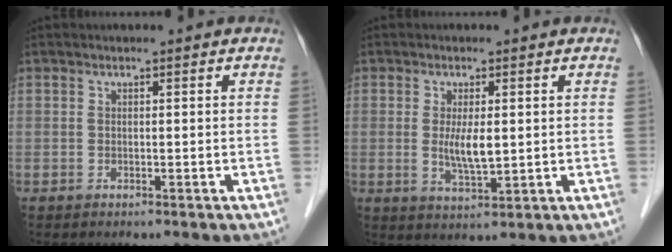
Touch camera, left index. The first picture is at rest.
{"total": 4.6, "force": [0.3, 1.2, 4.4], "torque": [-0.086, -0.009, 0.010]}